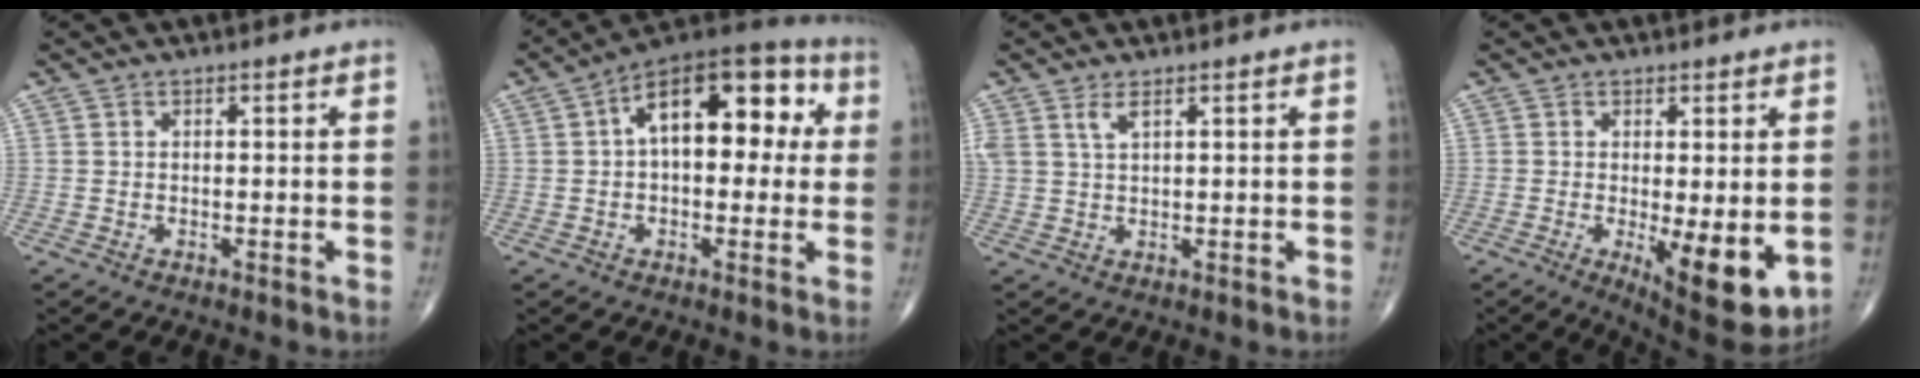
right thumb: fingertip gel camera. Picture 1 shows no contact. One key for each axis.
{"total": 17.0, "fx": 3.1, "fy": 9.0, "fz": 14.1, "tx": -0.174, "ty": 0.040, "tz": 0.035}
{"total": 2.5, "fx": 1.5, "fy": 0.8, "fz": 1.8, "tx": -0.041, "ty": 0.000, "tz": 0.037}
{"total": 10.9, "fx": -2.0, "fy": 3.5, "fz": 10.1, "tx": -0.135, "ty": -0.026, "tz": -0.018}